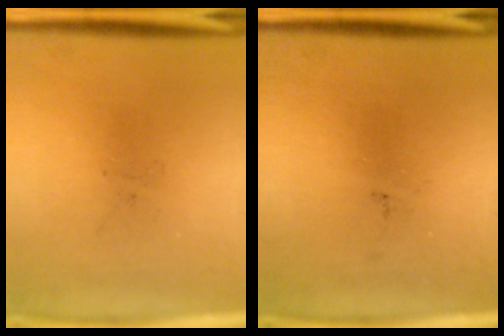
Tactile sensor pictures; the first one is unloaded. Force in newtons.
{"total": 0.0}